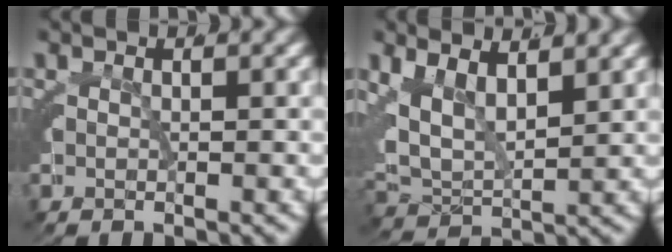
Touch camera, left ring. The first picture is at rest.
{"total": 8.0, "force": [1.6, 6.1, 4.9], "torque": [-0.122, -0.019, 0.029]}